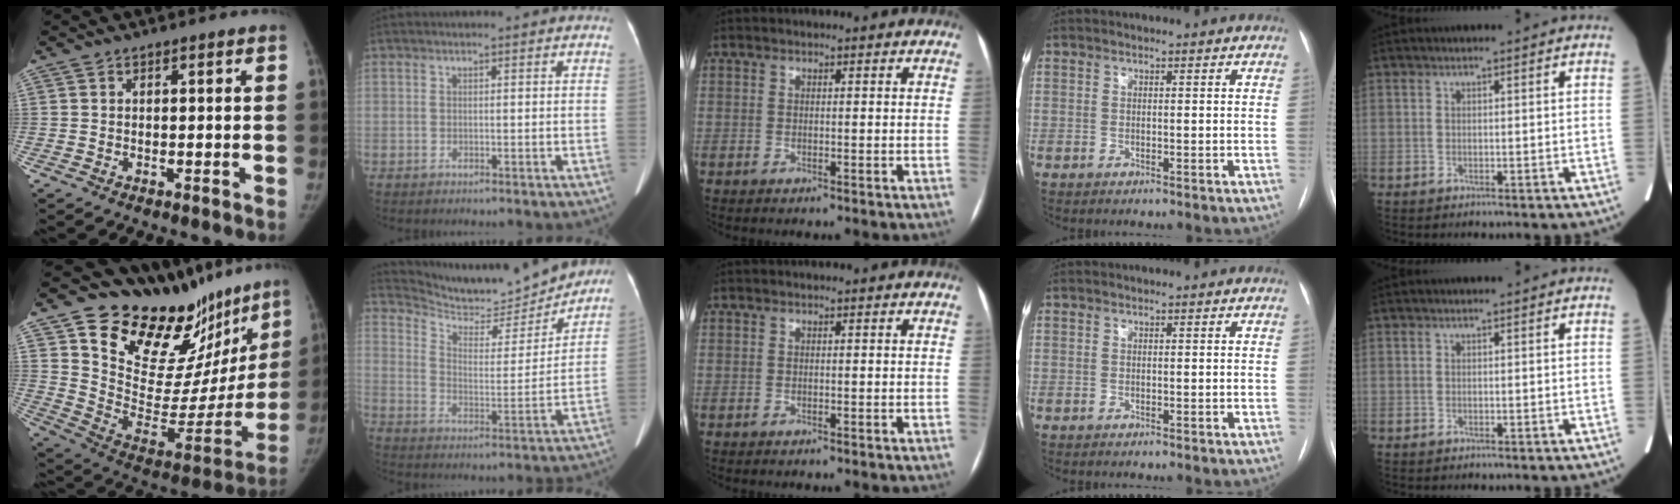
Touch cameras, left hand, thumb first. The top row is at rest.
{"thumb": {"total": 28.2, "force": [21.4, 12.9, 13.1], "torque": [-0.149, -0.119, 0.326]}, "index": {"total": 15.4, "force": [14.8, 2.1, 3.7], "torque": [-0.068, -0.014, 0.225]}}